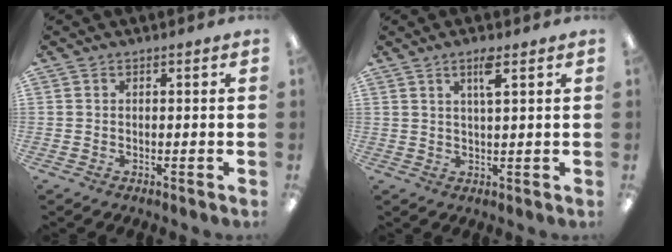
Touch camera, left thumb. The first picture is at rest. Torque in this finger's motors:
{"motor_torque": [-0.10, 0.02, -0.37, 0.25, 0.07]}